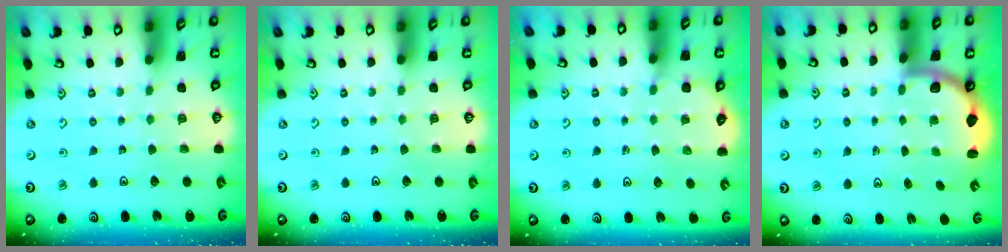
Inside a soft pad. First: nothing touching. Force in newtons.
{"total": 0.0}
{"total": 3.4, "press": 3.3, "slide": 0.6}
{"total": 2.5, "press": 2.4, "slide": 0.7}